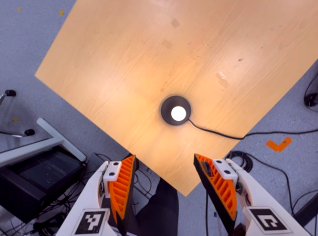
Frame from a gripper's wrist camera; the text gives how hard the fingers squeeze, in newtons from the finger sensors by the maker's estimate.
{"total": 0.0}